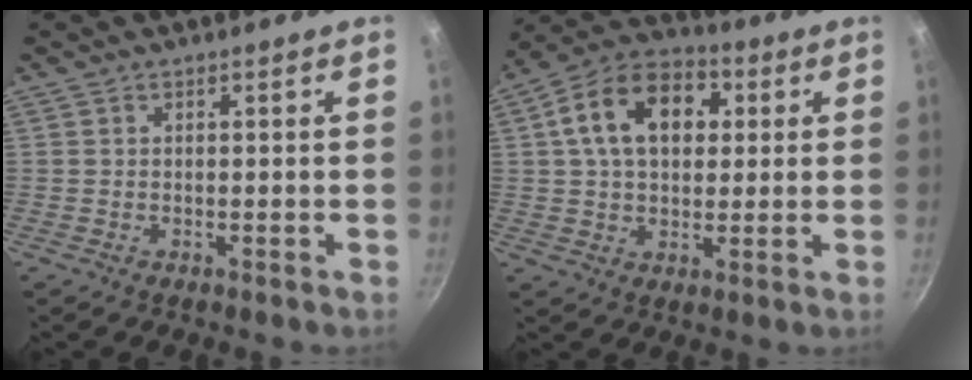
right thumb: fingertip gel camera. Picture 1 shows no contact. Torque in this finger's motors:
{"motor_torque": [-1.21, 1.74, 0.74, 0.00, 0.43]}